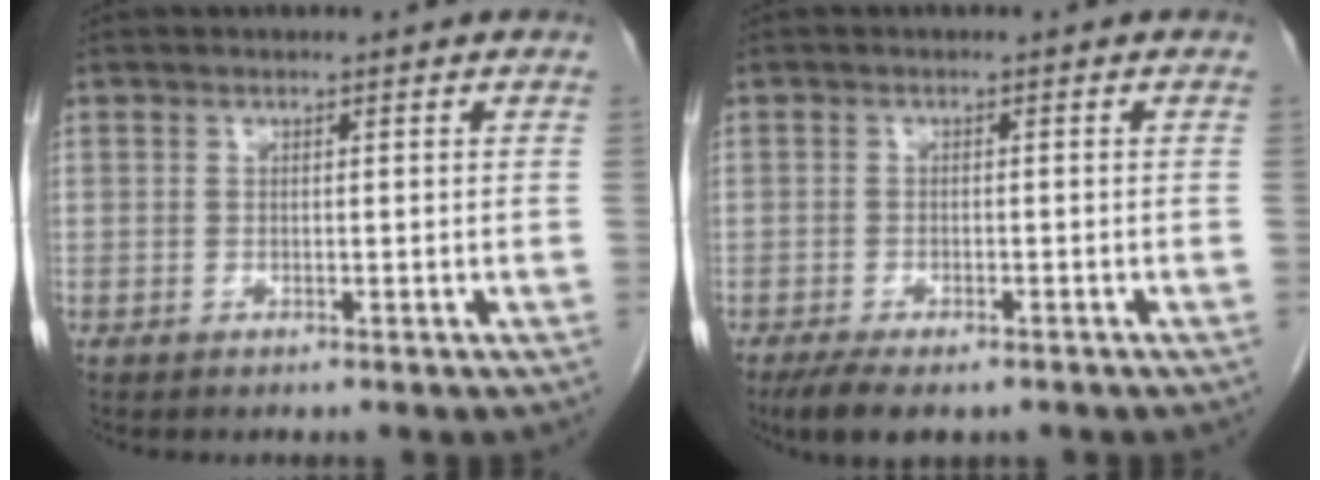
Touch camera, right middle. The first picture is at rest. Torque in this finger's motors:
{"motor_torque": [0.63, -0.37, 0.07, 0.03]}